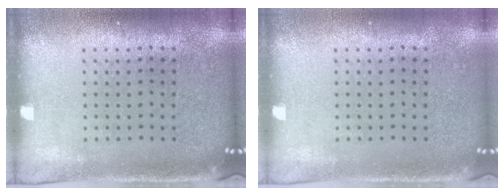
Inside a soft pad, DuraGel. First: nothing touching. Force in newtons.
{"total": 0.0}